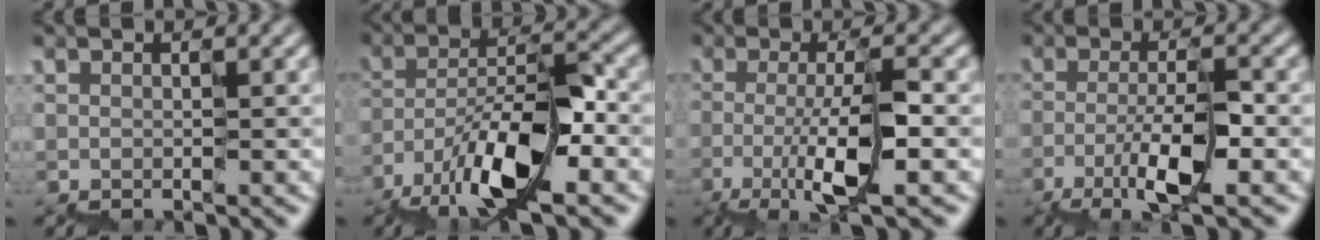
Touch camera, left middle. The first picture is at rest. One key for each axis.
{"total": 8.4, "fx": -5.3, "fy": 2.4, "fz": 6.1, "tx": -0.107, "ty": 0.018, "tz": -0.101}
{"total": 5.2, "fx": -1.4, "fy": 1.0, "fz": 4.9, "tx": -0.087, "ty": 0.000, "tz": -0.026}
{"total": 4.3, "fx": -1.8, "fy": 0.9, "fz": 3.9, "tx": -0.069, "ty": 0.003, "tz": -0.034}